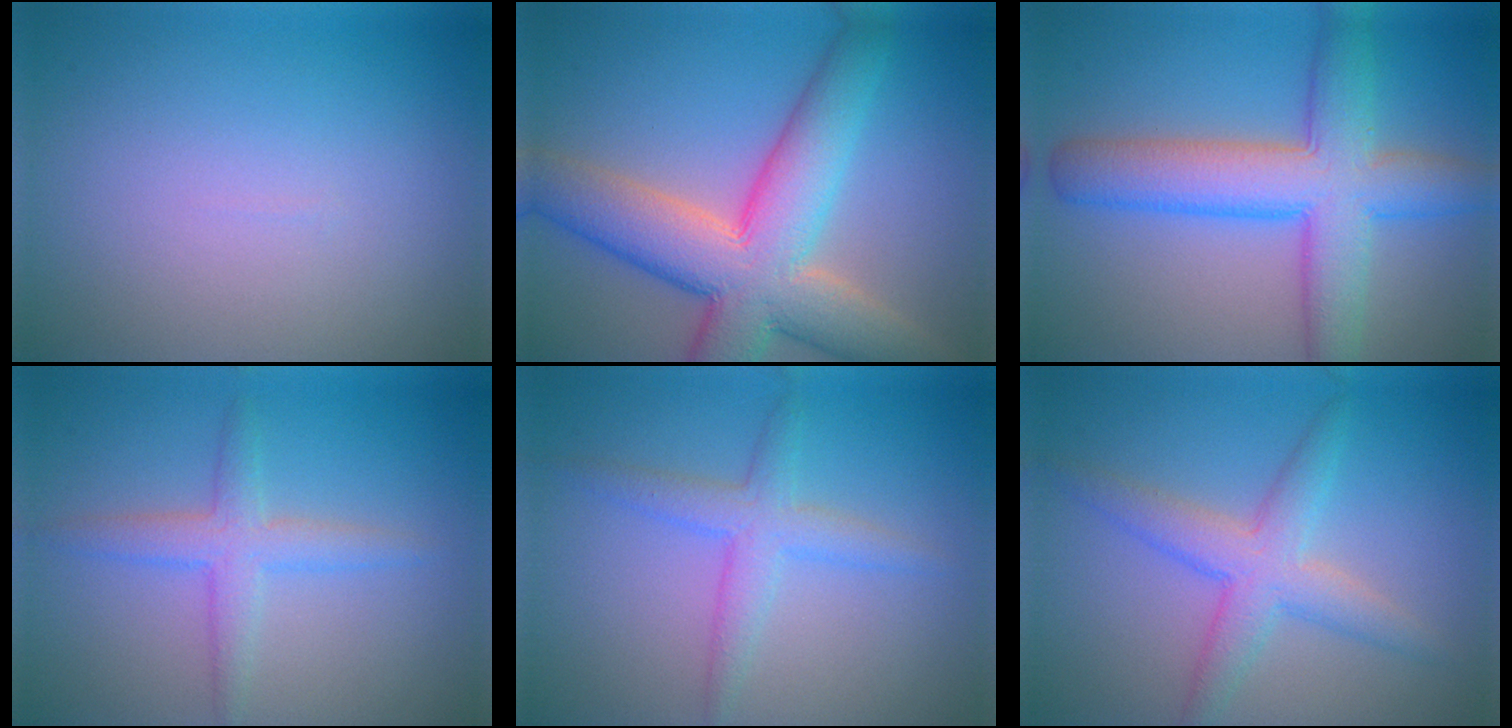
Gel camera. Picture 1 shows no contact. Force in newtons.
{"total": 10.5, "press": 10.5, "slide": 0.8}
{"total": 8.1, "press": 8.1, "slide": 0.1}
{"total": 2.9, "press": 2.9, "slide": 0.1}
{"total": 2.9, "press": 2.9, "slide": 0.2}
{"total": 4.1, "press": 4.1, "slide": 0.1}